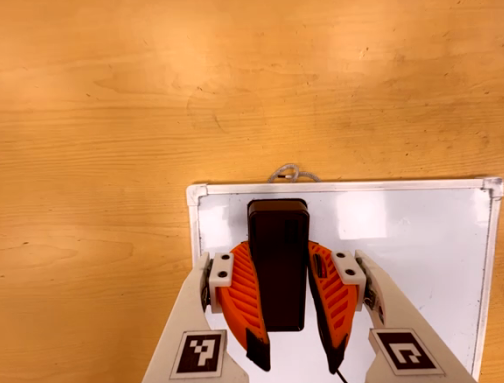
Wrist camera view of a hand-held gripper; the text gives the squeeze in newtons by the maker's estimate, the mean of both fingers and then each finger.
{"total": 9.6, "left": 6.7, "right": 12.5}